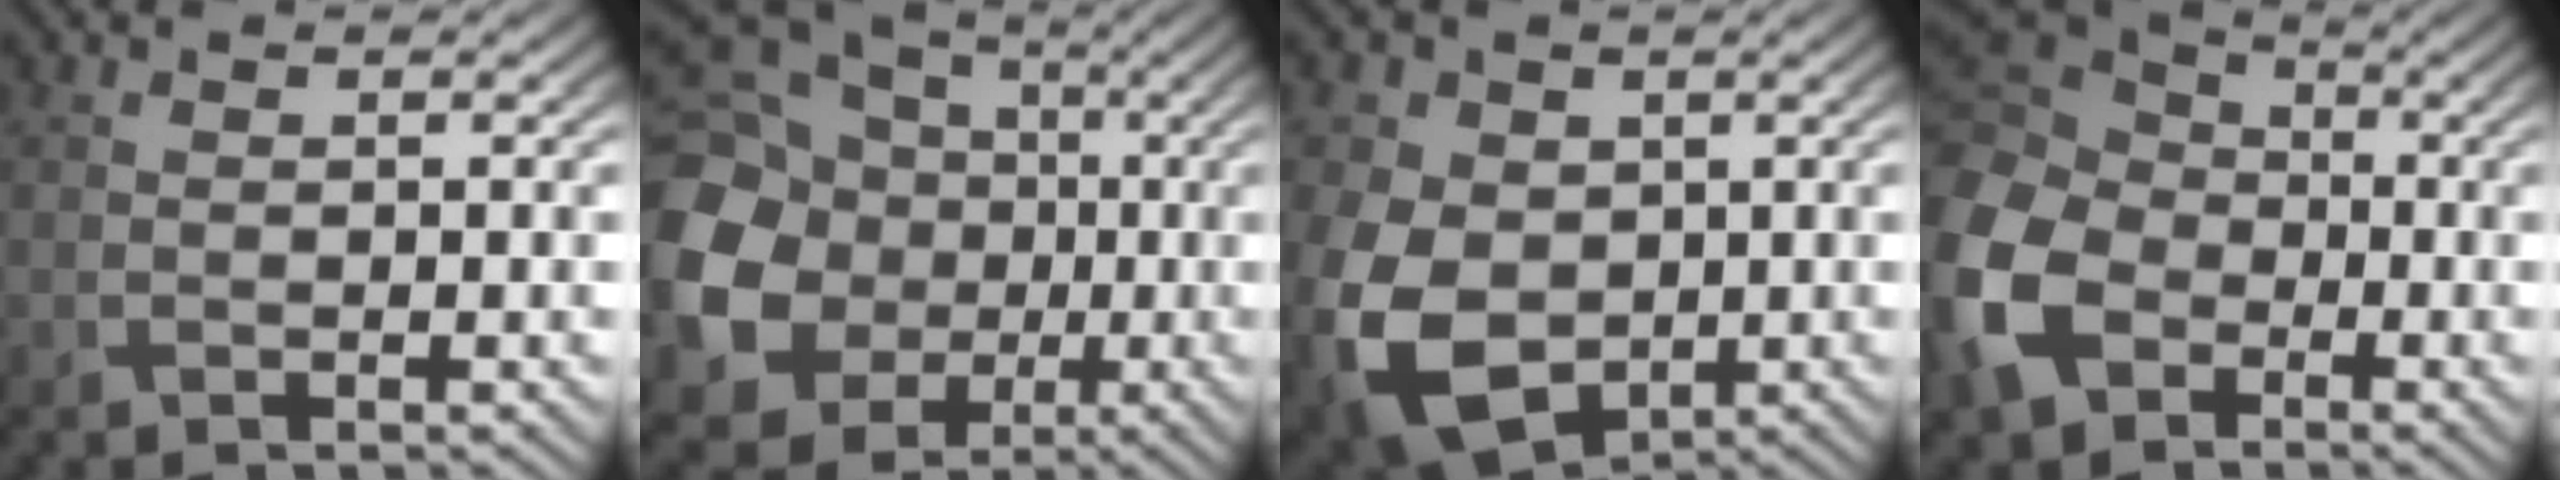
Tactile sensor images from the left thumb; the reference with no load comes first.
{"total": 19.0, "force": [-1.6, 17.1, 8.0], "torque": [-0.252, -0.038, -0.045]}
{"total": 12.9, "force": [-2.1, 9.6, 8.3], "torque": [-0.214, -0.030, -0.032]}
{"total": 14.0, "force": [-3.8, 11.0, 7.8], "torque": [-0.257, -0.041, -0.068]}